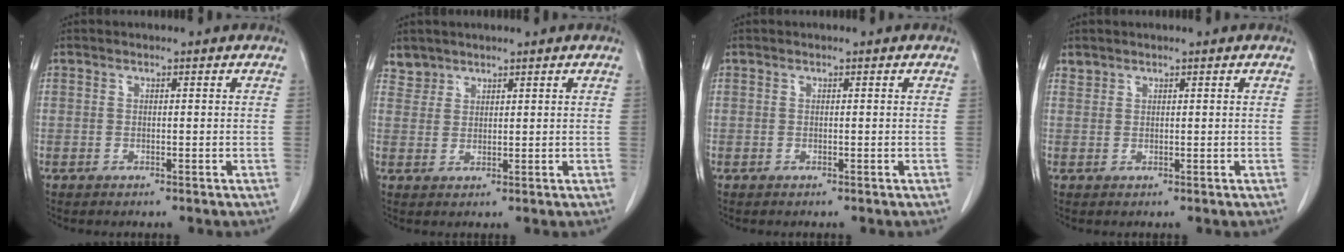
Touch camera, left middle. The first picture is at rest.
{"total": 2.3, "force": [2.0, 1.0, -0.5], "torque": [0.014, 0.007, 0.037]}
{"total": 0.0}
{"total": 0.9, "force": [0.8, 0.3, -0.1], "torque": [0.000, 0.002, 0.017]}